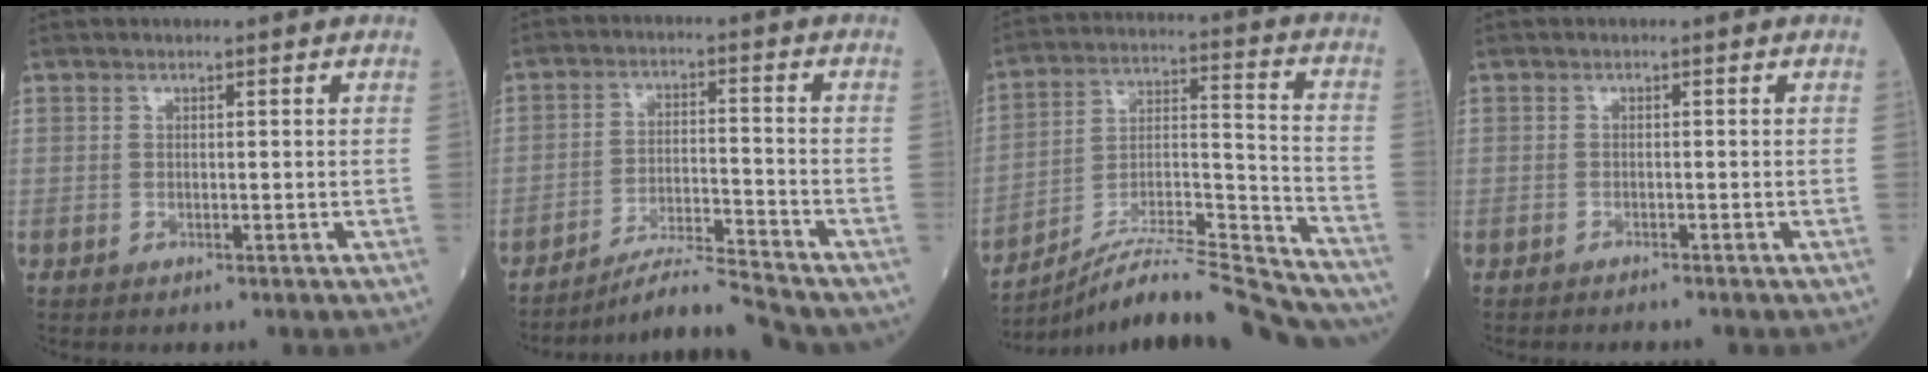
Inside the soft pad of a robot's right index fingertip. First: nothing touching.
{"total": 8.5, "force": [-8.2, -0.5, 2.2], "torque": [-0.039, -0.002, -0.144]}
{"total": 21.3, "force": [-20.3, 0.3, 6.6], "torque": [-0.116, 0.016, -0.326]}
{"total": 1.9, "force": [-1.8, 0.0, 0.7], "torque": [-0.012, -0.002, -0.024]}